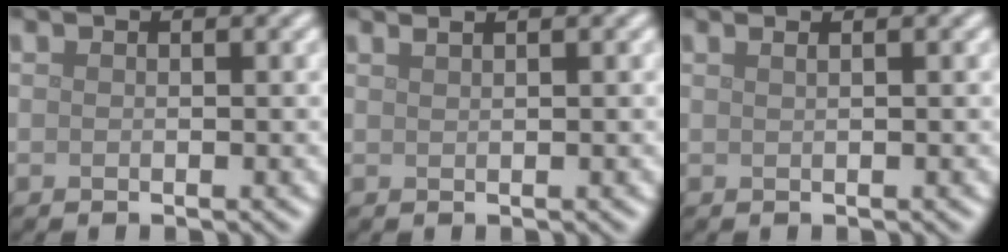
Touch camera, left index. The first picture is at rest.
{"total": 1.7, "force": [1.2, 0.7, 1.0], "torque": [0.000, -0.001, 0.001]}
{"total": 1.7, "force": [0.9, 0.9, 1.1], "torque": [0.001, -0.001, -0.006]}